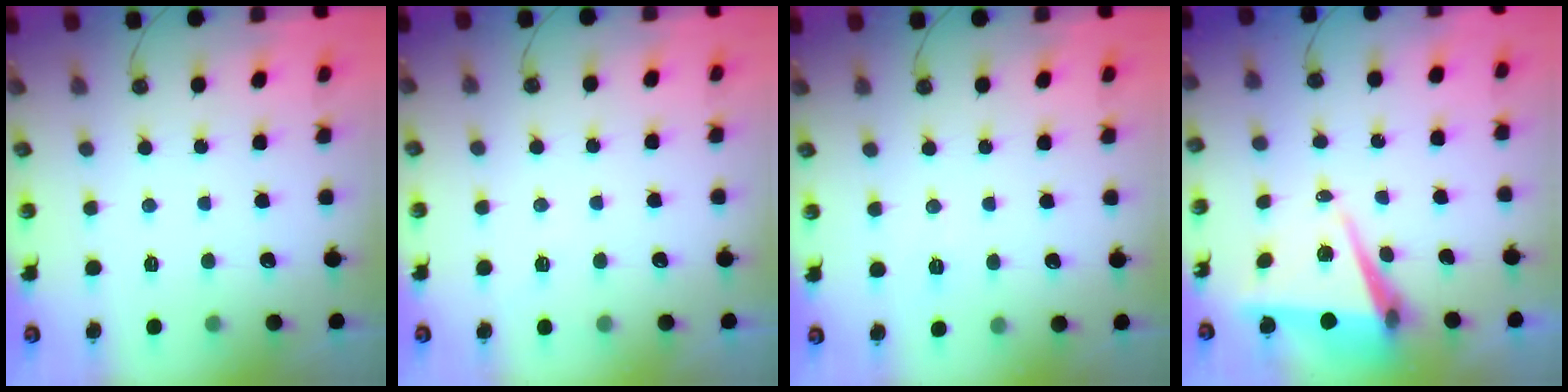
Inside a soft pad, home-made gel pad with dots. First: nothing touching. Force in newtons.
{"total": 5.1, "press": 3.8, "slide": 3.3}
{"total": 6.3, "press": 4.5, "slide": 4.4}
{"total": 7.2, "press": 5.7, "slide": 4.3}